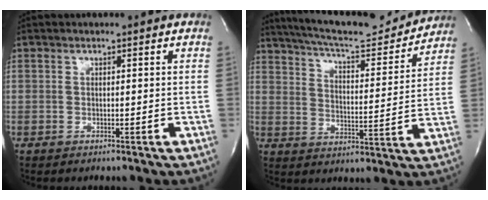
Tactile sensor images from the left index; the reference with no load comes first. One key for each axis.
{"total": 17.7, "fx": 16.4, "fy": 2.2, "fz": 6.3, "tx": -0.107, "ty": -0.007, "tz": 0.237}